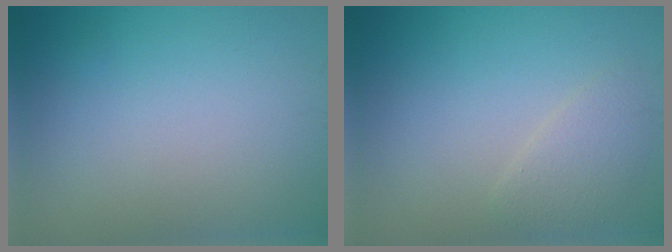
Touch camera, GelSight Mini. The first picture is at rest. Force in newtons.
{"total": 2.0, "press": 2.0, "slide": 0.2}